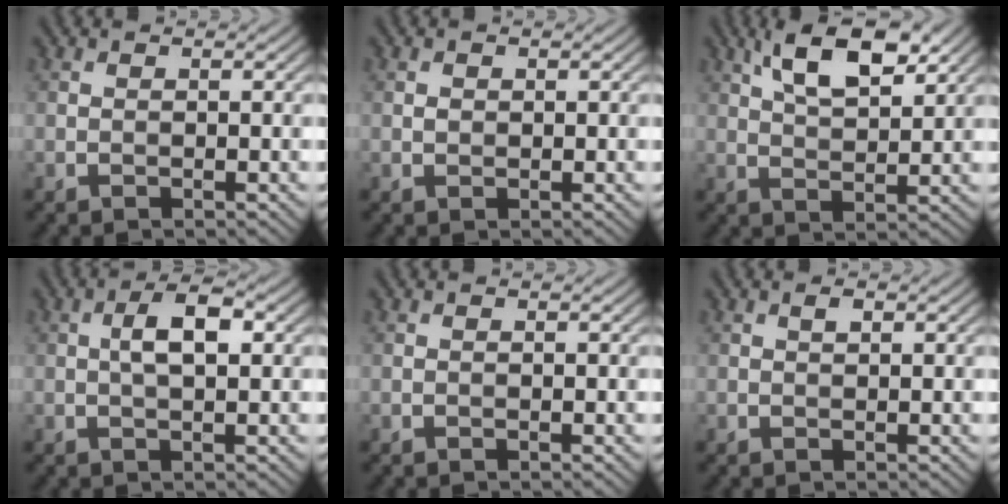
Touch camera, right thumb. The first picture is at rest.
{"total": 0.7, "force": [0.2, 0.6, 0.4], "torque": [-0.011, 0.000, 0.003]}
{"total": 8.0, "force": [4.3, 3.1, 6.0], "torque": [-0.119, 0.010, 0.083]}
{"total": 4.2, "force": [0.6, 1.5, 3.9], "torque": [-0.075, 0.010, 0.008]}
{"total": 0.0}
{"total": 0.8, "force": [0.4, 0.3, 0.6], "torque": [-0.012, 0.000, 0.008]}